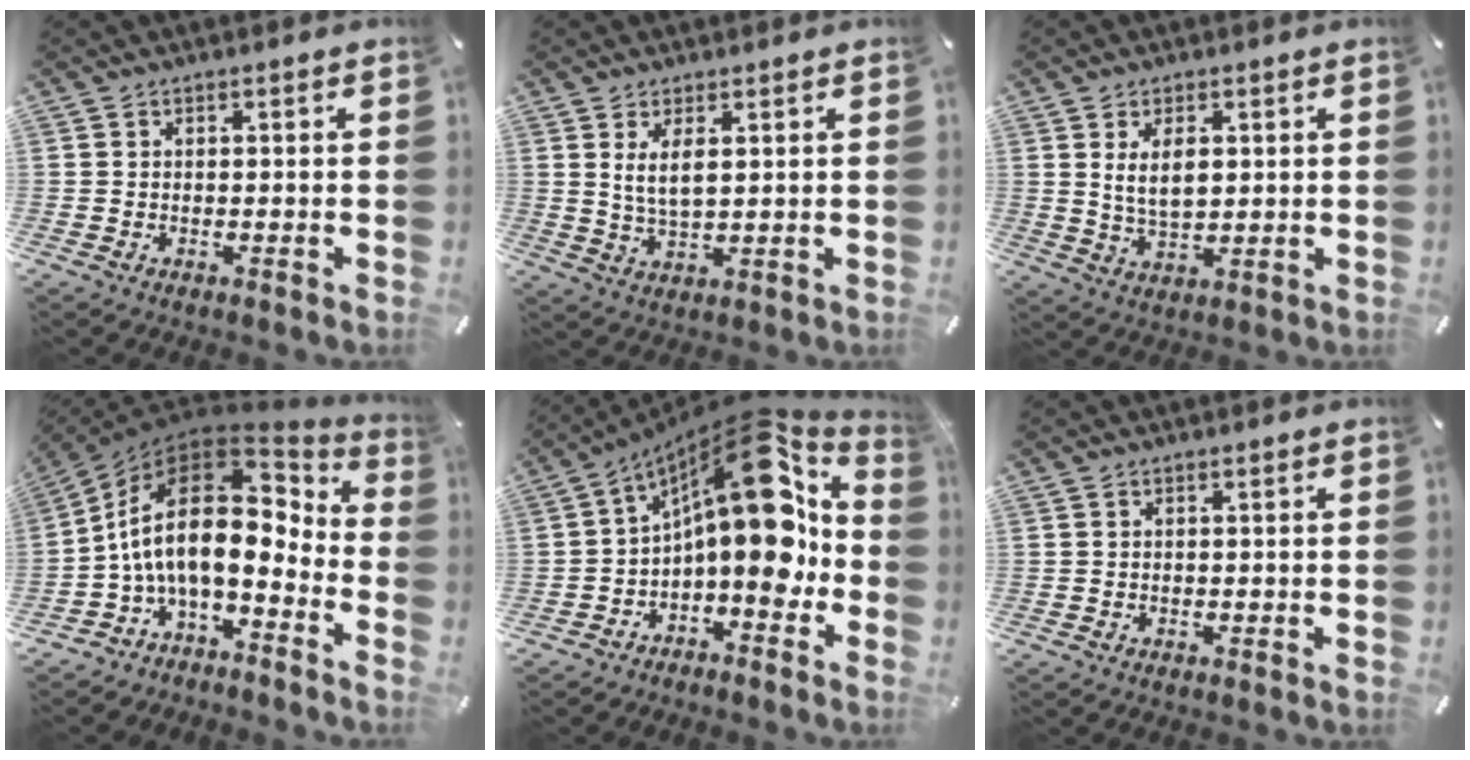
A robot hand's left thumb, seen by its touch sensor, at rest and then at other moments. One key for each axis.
{"total": 5.0, "fx": 2.0, "fy": 1.9, "fz": 4.2, "tx": -0.087, "ty": -0.005, "tz": 0.031}
{"total": 6.3, "fx": 1.7, "fy": 3.3, "fz": 5.1, "tx": -0.105, "ty": -0.006, "tz": 0.021}
{"total": 18.9, "fx": 1.1, "fy": 9.6, "fz": 16.2, "tx": -0.333, "ty": -0.033, "tz": 0.017}
{"total": 18.6, "fx": 4.5, "fy": 8.8, "fz": 15.8, "tx": -0.241, "ty": -0.051, "tz": 0.071}
{"total": 0.0}